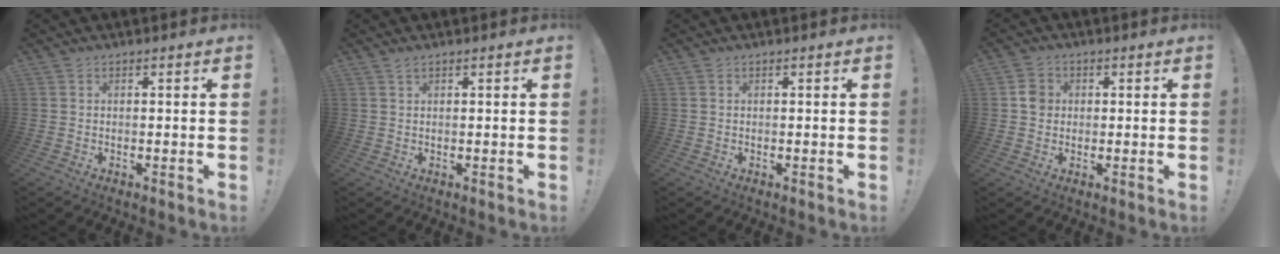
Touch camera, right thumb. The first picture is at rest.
{"total": 1.1, "force": [0.7, 0.1, 0.8], "torque": [-0.015, 0.000, 0.012]}
{"total": 0.0}
{"total": 3.8, "force": [0.1, 3.5, 1.6], "torque": [-0.012, 0.003, 0.000]}